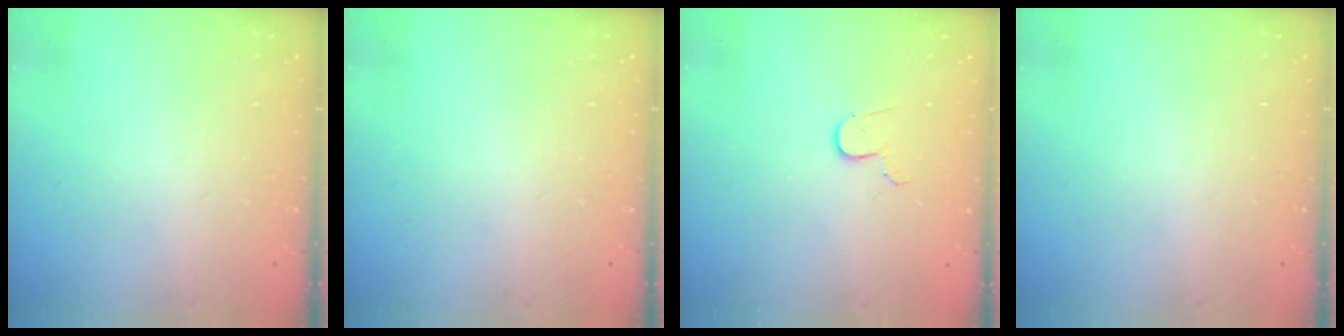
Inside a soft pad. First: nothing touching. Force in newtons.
{"total": 0.0}
{"total": 3.4, "press": 3.4, "slide": 0.3}
{"total": 0.0}